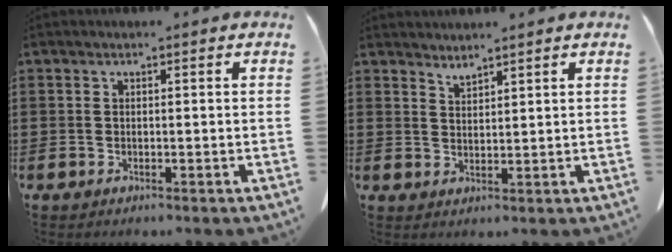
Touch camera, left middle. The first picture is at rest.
{"total": 1.9, "force": [1.9, -0.1, -0.1], "torque": [-0.004, -0.005, 0.038]}